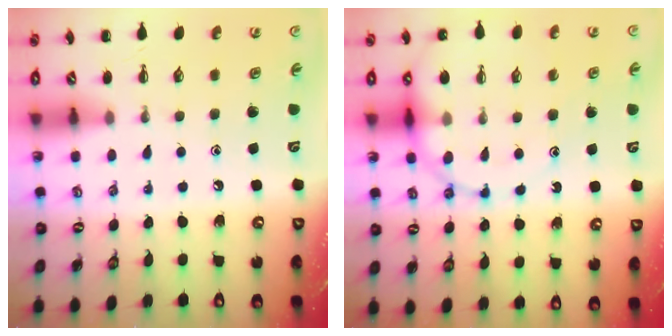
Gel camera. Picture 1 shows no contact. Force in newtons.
{"total": 15.0, "press": 14.3, "slide": 4.5}